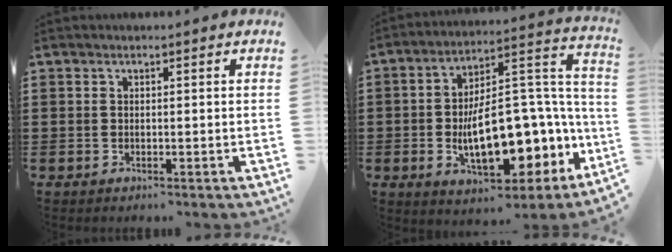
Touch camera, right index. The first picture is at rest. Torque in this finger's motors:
{"motor_torque": [2.14, 0.00, 1.05, 0.21]}